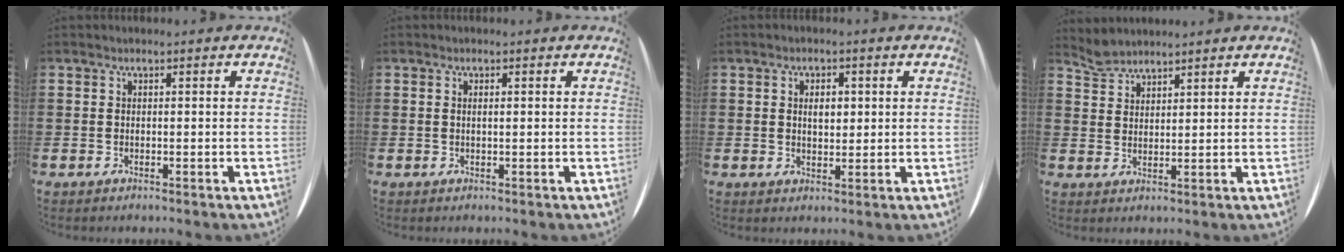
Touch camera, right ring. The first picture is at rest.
{"total": 0.6, "force": [0.1, 0.1, 0.5], "torque": [-0.010, 0.000, 0.003]}
{"total": 2.4, "force": [0.6, 1.5, 1.8], "torque": [-0.039, 0.011, 0.011]}
{"total": 2.4, "force": [2.4, 0.1, -0.3], "torque": [-0.003, -0.005, 0.049]}